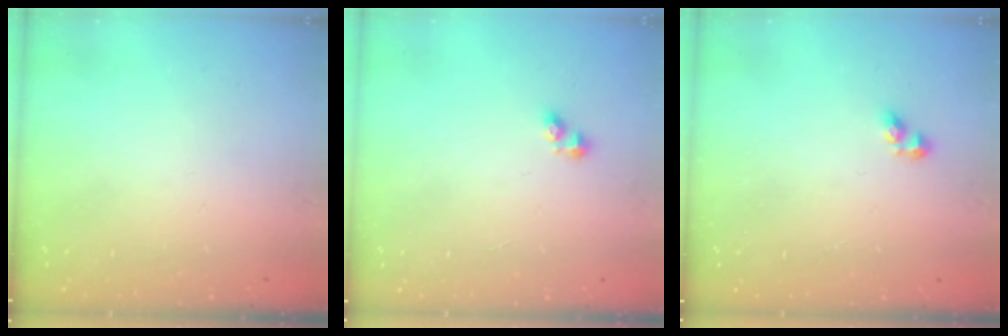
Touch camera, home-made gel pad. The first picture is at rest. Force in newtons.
{"total": 2.6, "press": 2.6, "slide": 0.4}
{"total": 3.6, "press": 3.6, "slide": 0.5}